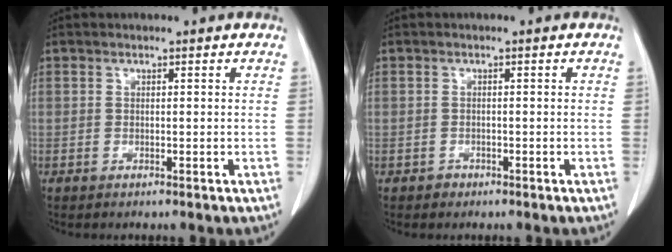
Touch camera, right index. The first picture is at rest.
{"total": 1.1, "force": [-0.7, 0.9, 0.0], "torque": [0.000, 0.004, -0.013]}